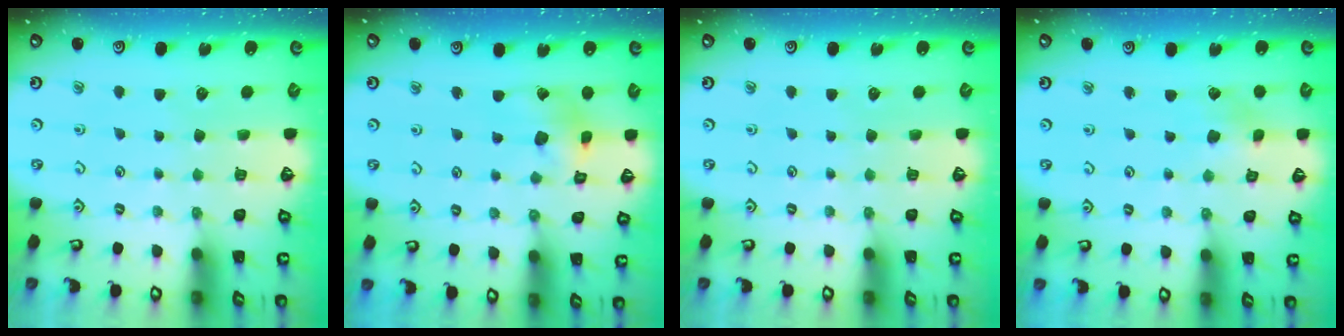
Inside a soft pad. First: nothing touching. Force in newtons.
{"total": 9.9, "press": 9.8, "slide": 1.1}
{"total": 0.0}
{"total": 3.3, "press": 3.3, "slide": 0.3}